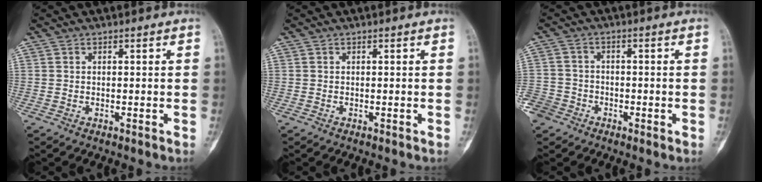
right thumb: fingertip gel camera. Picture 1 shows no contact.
{"total": 0.0}
{"total": 6.3, "force": [-3.7, 4.9, 1.2], "torque": [-0.019, 0.018, -0.074]}